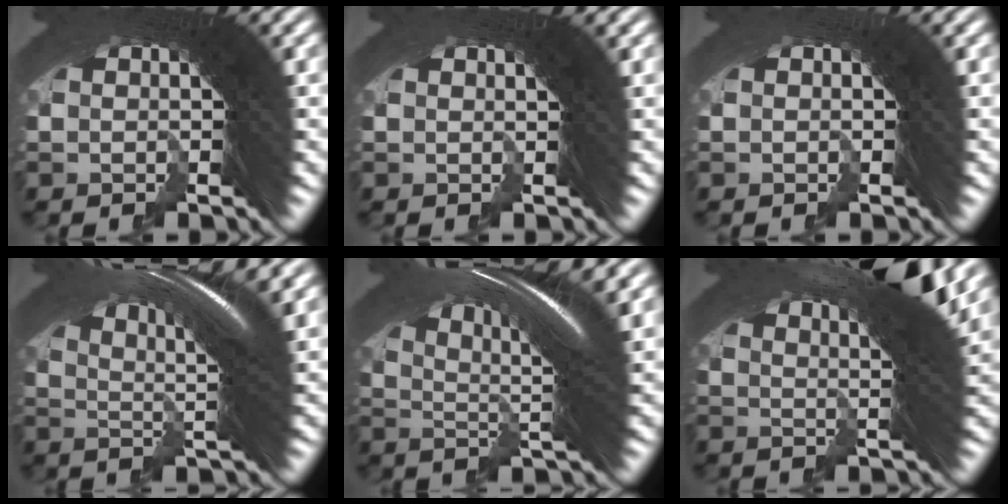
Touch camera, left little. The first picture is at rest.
{"total": 1.7, "force": [1.1, -0.5, 1.2], "torque": [-0.022, 0.008, 0.018]}
{"total": 0.8, "force": [-0.4, -0.4, -0.6], "torque": [0.008, -0.001, -0.006]}
{"total": 10.5, "force": [3.5, 3.8, 9.2], "torque": [-0.160, 0.008, 0.045]}
{"total": 9.7, "force": [2.7, 3.2, 8.8], "torque": [-0.160, 0.003, 0.034]}
{"total": 11.6, "force": [5.4, 4.6, 9.2], "torque": [-0.141, 0.027, 0.062]}